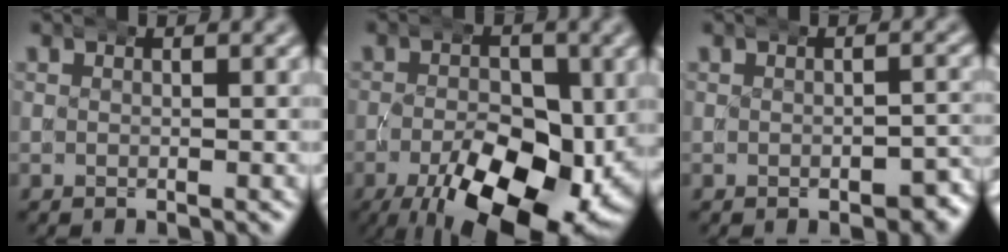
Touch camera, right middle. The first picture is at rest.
{"total": 14.4, "force": [-5.2, 7.2, 11.4], "torque": [-0.169, -0.047, -0.060]}
{"total": 2.4, "force": [-1.5, 1.2, 1.4], "torque": [-0.017, -0.003, -0.025]}